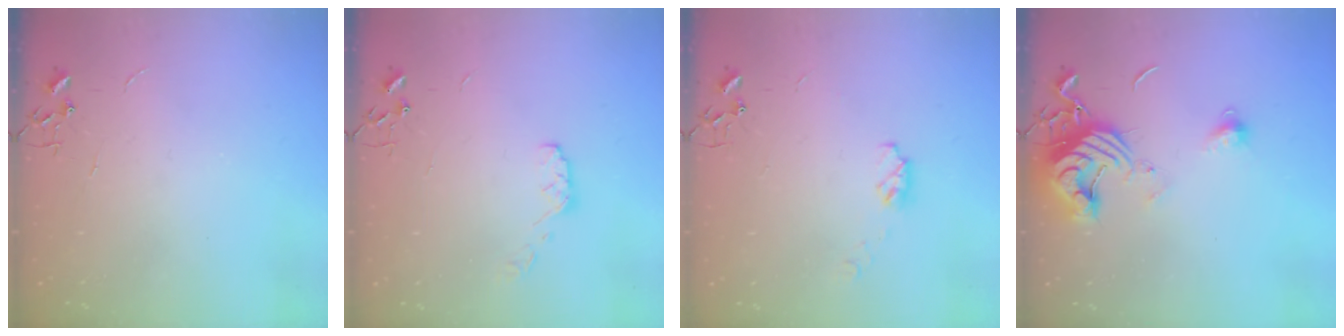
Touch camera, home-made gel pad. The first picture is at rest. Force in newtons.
{"total": 6.1, "press": 6.0, "slide": 0.9}
{"total": 4.9, "press": 4.9, "slide": 0.4}
{"total": 13.4, "press": 13.3, "slide": 1.4}